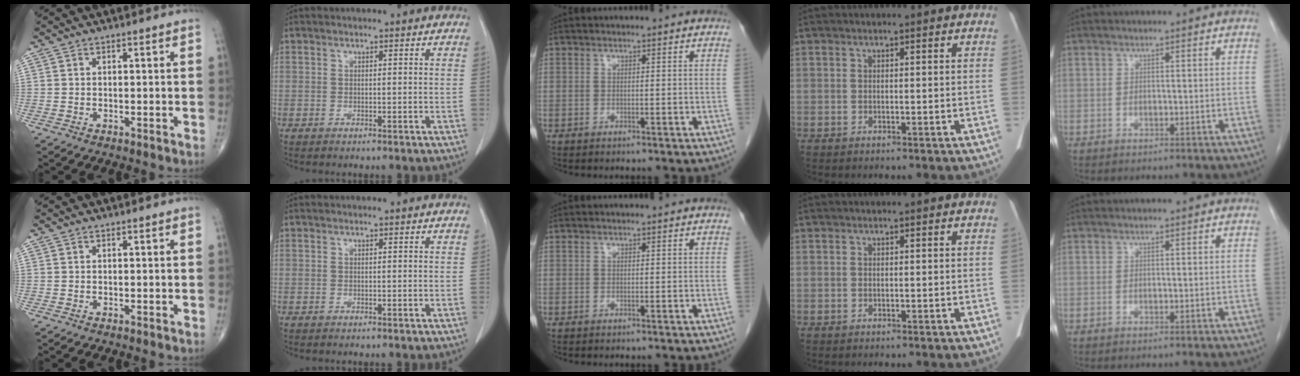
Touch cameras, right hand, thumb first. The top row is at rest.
{}